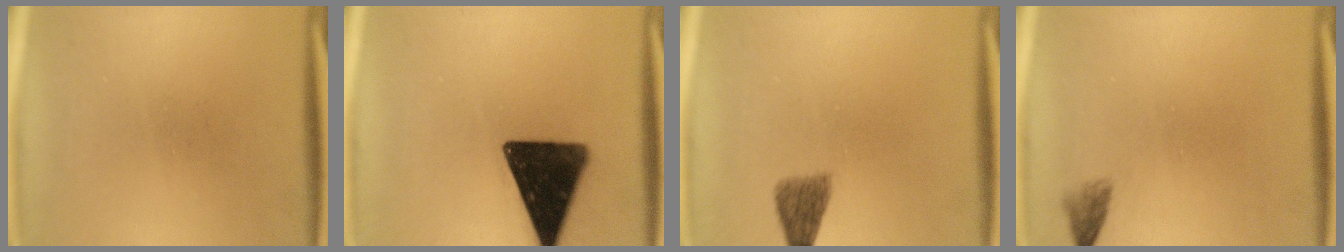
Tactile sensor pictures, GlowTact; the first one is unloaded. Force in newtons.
{"total": 17.1}
{"total": 3.7}
{"total": 1.5}